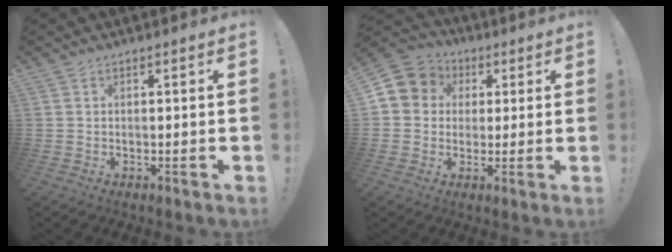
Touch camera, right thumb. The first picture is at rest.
{"total": 8.5, "force": [1.6, 7.9, 2.5], "torque": [-0.048, 0.001, 0.037]}